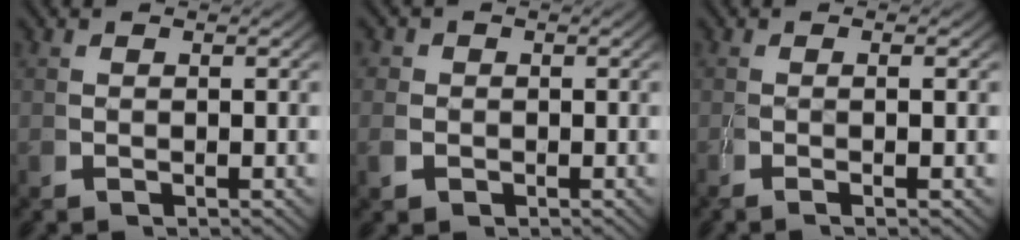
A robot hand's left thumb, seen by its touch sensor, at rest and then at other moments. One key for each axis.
{"total": 2.2, "fx": -0.2, "fy": 2.1, "fz": 0.6, "tx": -0.018, "ty": -0.009, "tz": -0.005}
{"total": 1.8, "fx": -0.1, "fy": -0.3, "fz": 1.8, "tx": -0.038, "ty": 0.002, "tz": -0.005}